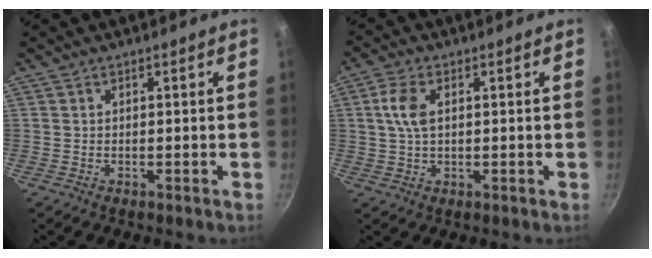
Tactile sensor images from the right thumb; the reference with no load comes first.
{"total": 5.5, "force": [1.2, 3.2, 4.4], "torque": [-0.087, 0.005, 0.021]}